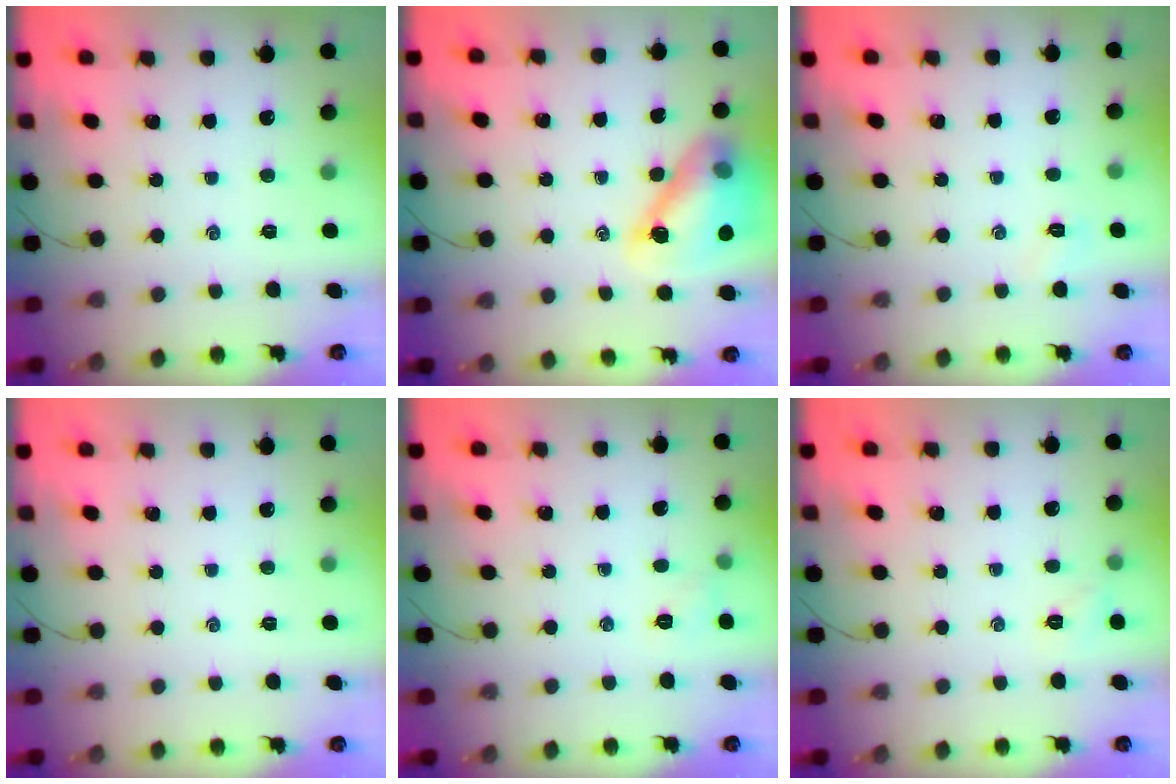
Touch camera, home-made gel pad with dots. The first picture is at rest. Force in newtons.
{"total": 14.5, "press": 13.8, "slide": 4.3}
{"total": 2.7, "press": 2.6, "slide": 0.7}
{"total": 0.0}
{"total": 4.2, "press": 4.0, "slide": 1.2}
{"total": 5.2, "press": 5.0, "slide": 1.5}